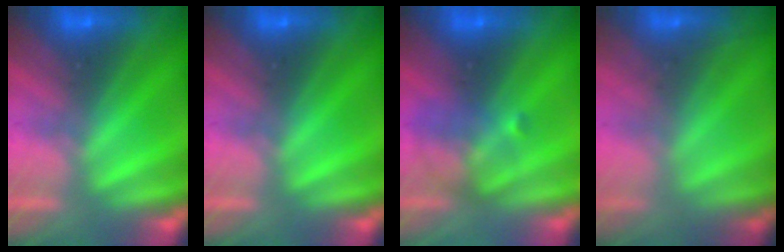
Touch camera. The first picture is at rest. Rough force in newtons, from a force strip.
{"total": 0.0}
{"total": 2.4}
{"total": 1.8}